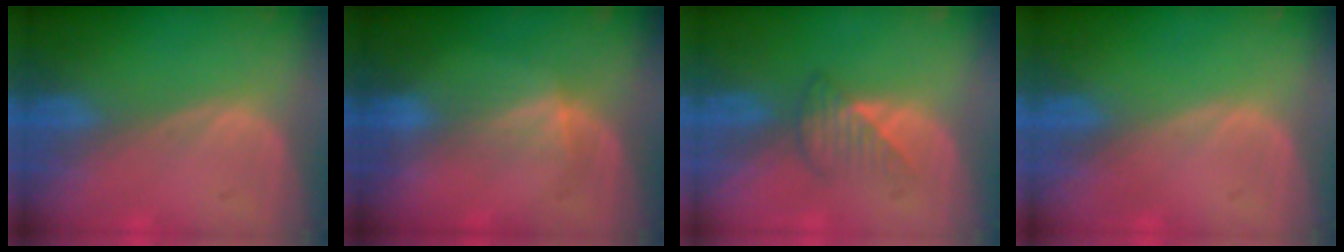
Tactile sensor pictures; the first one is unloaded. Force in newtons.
{"total": 2.7, "press": 2.4, "slide": 1.2}
{"total": 3.5, "press": 3.2, "slide": 1.4}
{"total": 0.0}